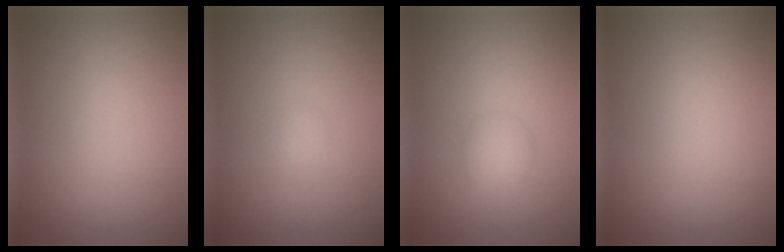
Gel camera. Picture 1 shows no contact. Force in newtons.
{"total": 0.6, "press": 0.6, "slide": 0.0}
{"total": 1.9, "press": 1.9, "slide": 0.0}
{"total": 0.0}